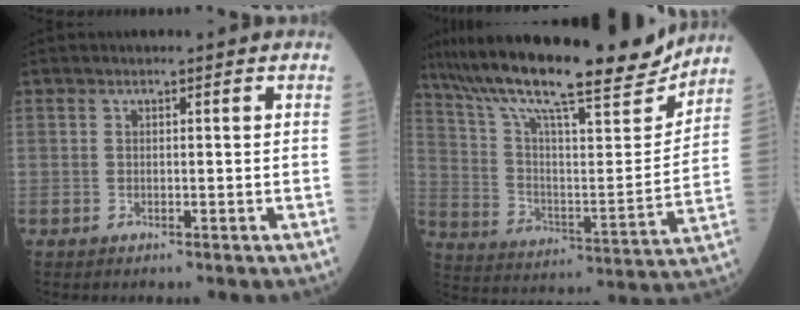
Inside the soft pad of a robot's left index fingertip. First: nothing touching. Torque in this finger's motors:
{"motor_torque": [0.73, -1.41, 0.73, 0.21]}